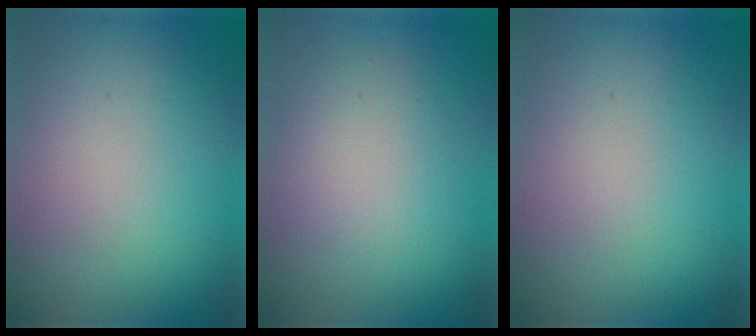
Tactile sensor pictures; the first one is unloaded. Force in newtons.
{"total": 2.9, "press": 2.9, "slide": 0.2}
{"total": 0.0}